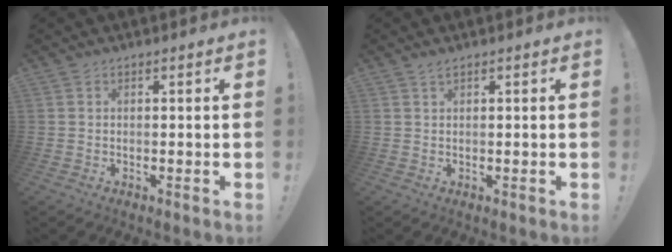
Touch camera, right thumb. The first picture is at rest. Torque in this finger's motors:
{"motor_torque": [0.02, -0.14, -0.05, 0.01, 0.00]}